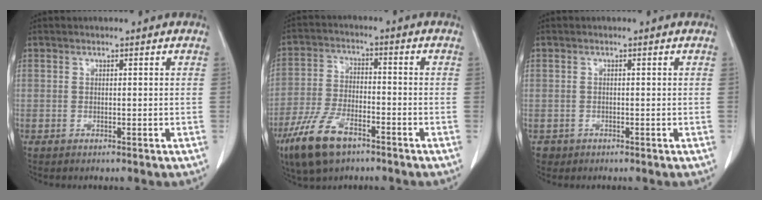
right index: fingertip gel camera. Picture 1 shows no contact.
{"total": 11.0, "force": [-6.8, 4.4, 7.5], "torque": [-0.163, -0.009, -0.124]}
{"total": 1.9, "force": [-0.7, 1.8, 0.0], "torque": [-0.001, 0.005, -0.010]}